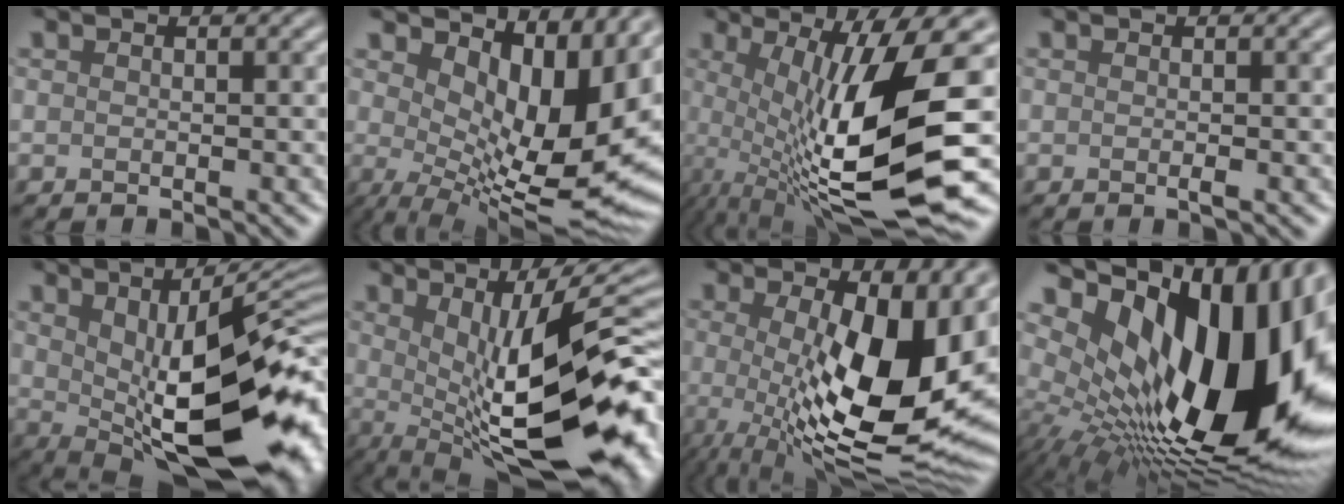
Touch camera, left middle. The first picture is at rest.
{"total": 13.4, "force": [3.5, 5.8, 11.6], "torque": [-0.159, -0.015, 0.079]}
{"total": 13.7, "force": [-1.1, 3.3, 13.3], "torque": [-0.210, -0.016, -0.010]}
{"total": 0.5, "force": [-0.3, 0.0, 0.5], "torque": [-0.007, -0.005, -0.006]}
{"total": 15.7, "force": [0.9, 6.2, 14.4], "torque": [-0.191, -0.009, 0.022]}
{"total": 17.3, "force": [-0.1, 6.2, 16.2], "torque": [-0.208, -0.010, 0.014]}
{"total": 14.1, "force": [-0.4, 5.5, 12.9], "torque": [-0.170, -0.019, -0.007]}
{"total": 19.3, "force": [3.0, 9.8, 16.3], "torque": [-0.270, 0.001, 0.054]}